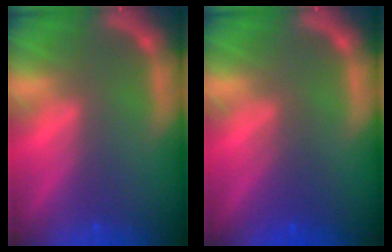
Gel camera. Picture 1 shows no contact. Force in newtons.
{"total": 2.5}